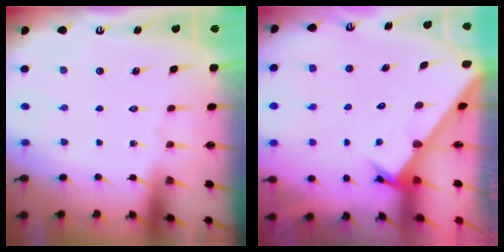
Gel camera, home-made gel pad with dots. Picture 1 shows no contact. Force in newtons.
{"total": 2.7, "press": 2.7, "slide": 0.3}